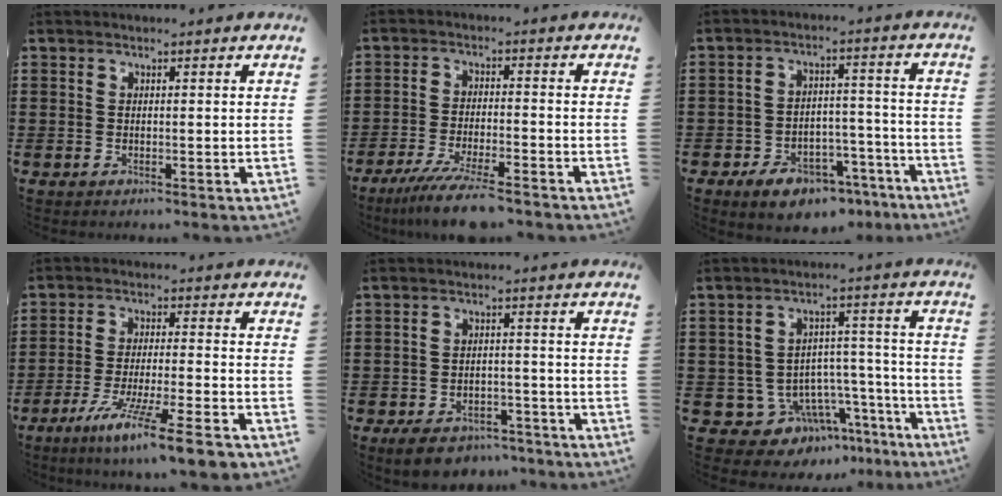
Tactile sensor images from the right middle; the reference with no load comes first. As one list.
[{"total": 7.3, "force": [-5.9, 0.5, 4.3], "torque": [-0.090, -0.012, -0.109]}, {"total": 6.8, "force": [-5.6, 2.7, 2.6], "torque": [-0.040, 0.026, -0.101]}, {"total": 10.1, "force": [-7.8, 0.1, 6.4], "torque": [-0.121, -0.006, -0.147]}, {"total": 4.5, "force": [-4.2, 1.4, 1.1], "torque": [-0.027, 0.010, -0.085]}, {"total": 8.6, "force": [-6.5, 5.3, 1.9], "torque": [-0.048, 0.024, -0.112]}]